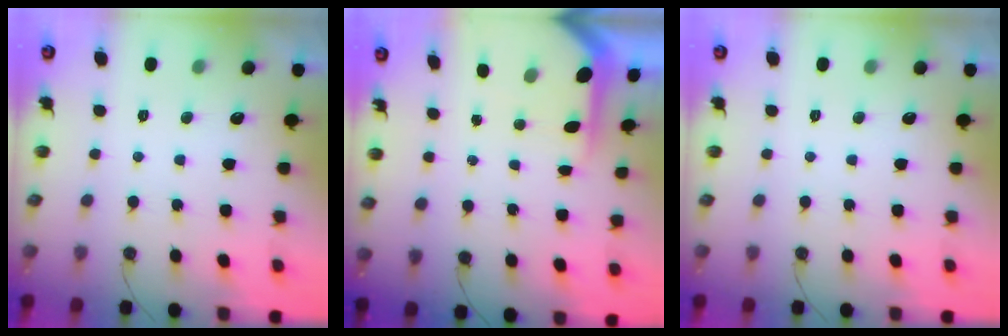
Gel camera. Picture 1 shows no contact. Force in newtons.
{"total": 5.5, "press": 5.5, "slide": 0.6}
{"total": 0.0}